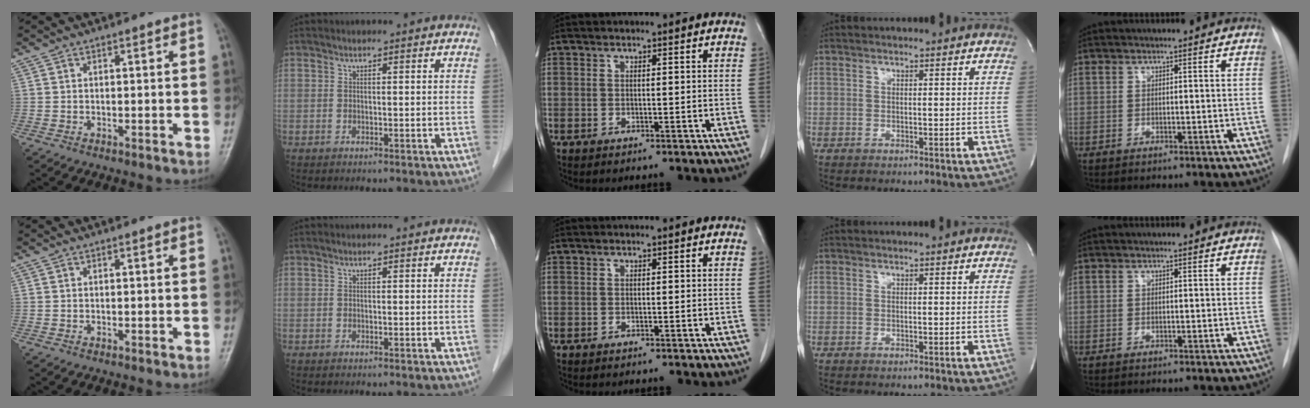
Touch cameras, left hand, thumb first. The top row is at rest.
{}